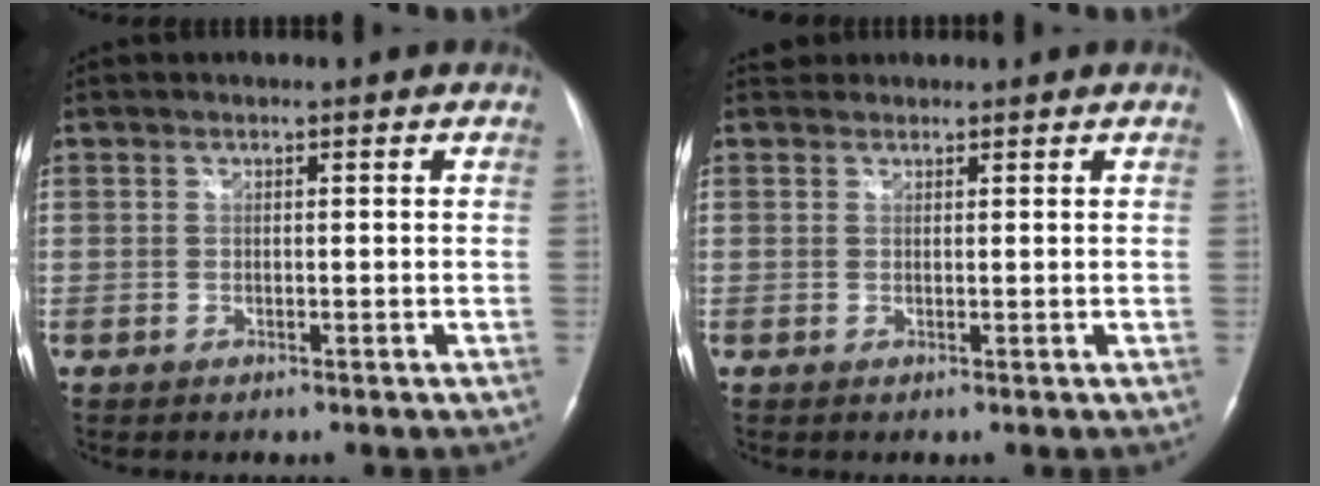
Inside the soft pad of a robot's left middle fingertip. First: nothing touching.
{"total": 1.6, "force": [1.4, 0.6, -0.2], "torque": [0.004, 0.015, 0.022]}